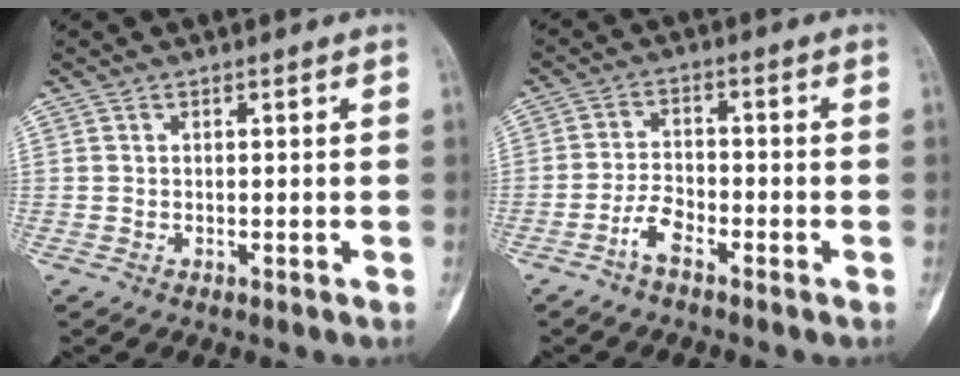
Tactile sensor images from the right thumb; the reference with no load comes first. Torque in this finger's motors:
{"motor_torque": [-0.12, 0.11, 0.13, 0.12, -0.01]}